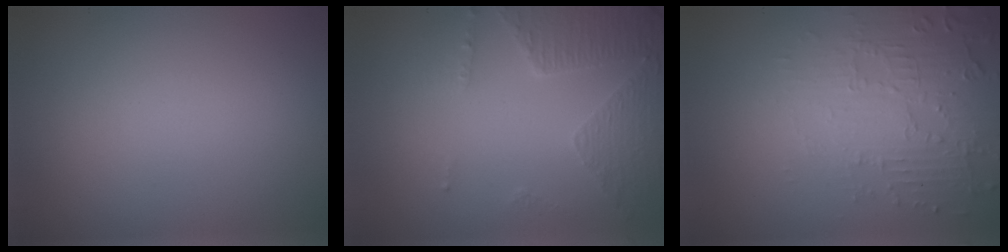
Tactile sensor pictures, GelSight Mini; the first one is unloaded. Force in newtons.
{"total": 4.6, "press": 3.4, "slide": 3.1}
{"total": 4.5, "press": 3.3, "slide": 3.1}